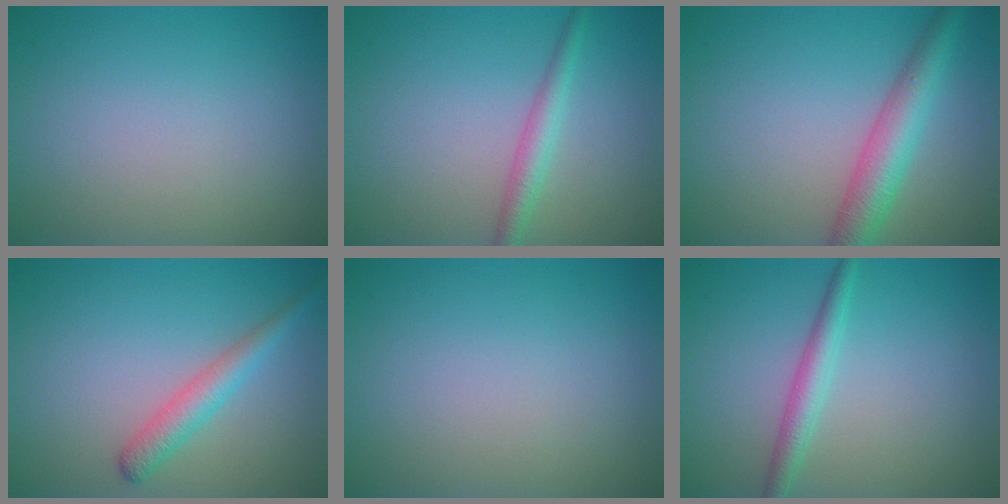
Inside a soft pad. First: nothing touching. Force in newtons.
{"total": 2.3, "press": 2.3, "slide": 0.0}
{"total": 4.7, "press": 4.7, "slide": 0.2}
{"total": 2.7, "press": 2.7, "slide": 0.1}
{"total": 0.0}
{"total": 2.4, "press": 2.4, "slide": 0.1}